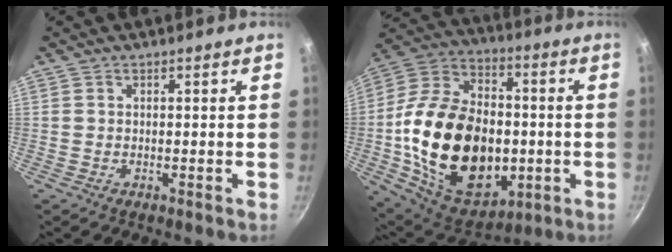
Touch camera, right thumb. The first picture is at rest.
{"total": 29.7, "force": [-3.3, 19.8, 21.9], "torque": [-0.352, 0.024, -0.047]}